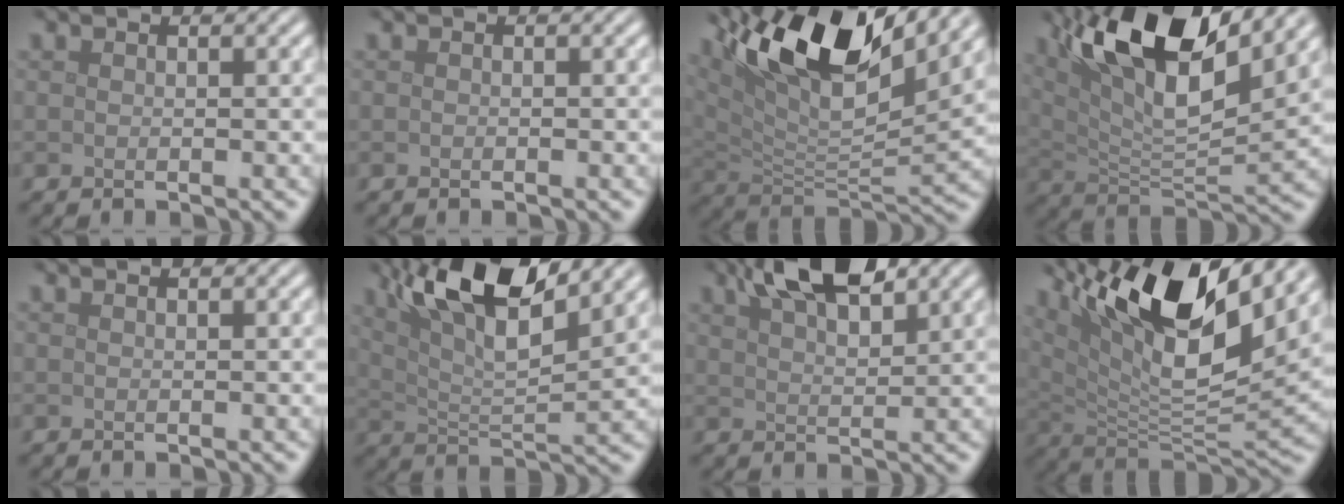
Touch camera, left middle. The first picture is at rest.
{"total": 0.0}
{"total": 12.8, "force": [7.2, 4.3, 9.6], "torque": [-0.175, 0.007, 0.131]}
{"total": 13.1, "force": [6.9, 4.3, 10.3], "torque": [-0.177, 0.009, 0.121]}
{"total": 0.5, "force": [0.5, 0.1, 0.3], "torque": [-0.001, 0.001, 0.006]}
{"total": 10.4, "force": [6.1, 2.8, 8.0], "torque": [-0.143, 0.011, 0.108]}
{"total": 6.9, "force": [4.6, 2.3, 4.6], "torque": [-0.076, 0.014, 0.075]}
{"total": 13.9, "force": [6.9, 4.4, 11.2], "torque": [-0.188, 0.000, 0.126]}